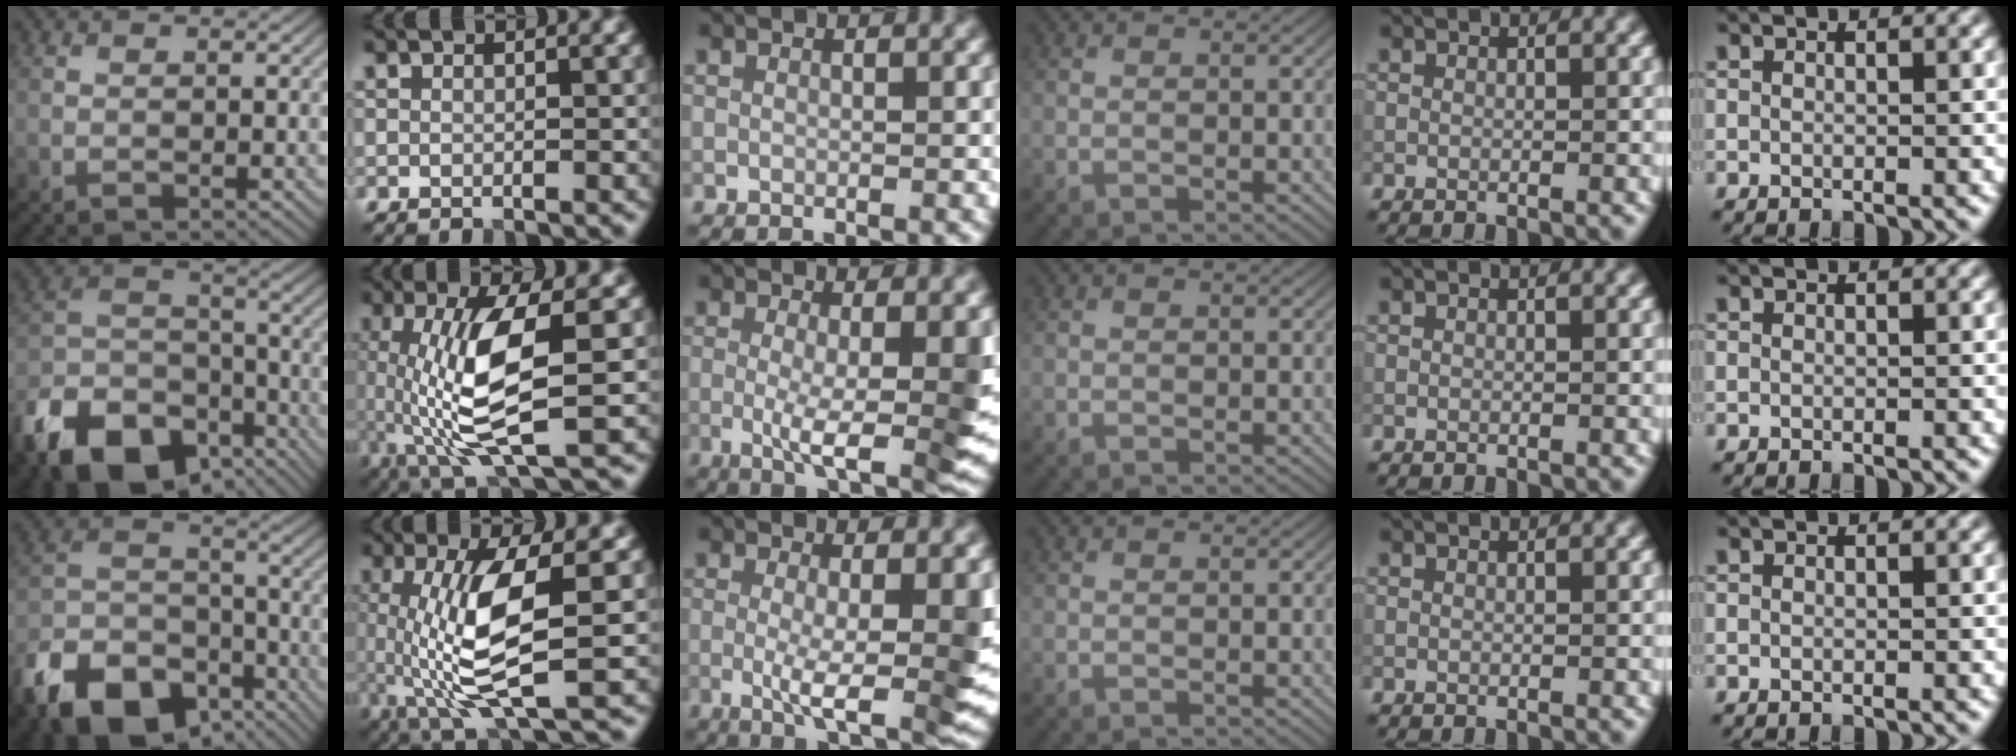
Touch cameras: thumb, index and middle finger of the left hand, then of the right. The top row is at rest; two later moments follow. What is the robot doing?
{"motion": "lift_and_place", "object": "calculator"}